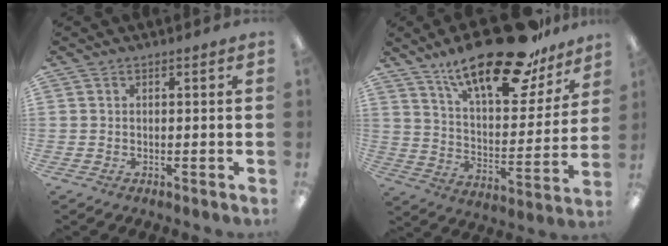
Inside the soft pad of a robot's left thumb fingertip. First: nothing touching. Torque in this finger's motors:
{"motor_torque": [1.13, 1.20, 1.44, -1.33, 0.29]}